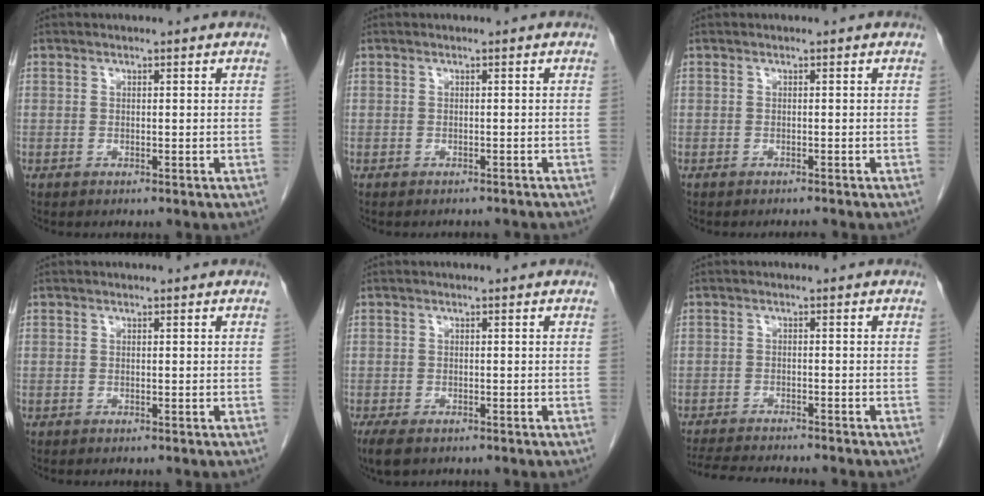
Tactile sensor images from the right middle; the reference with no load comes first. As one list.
[{"total": 5.1, "force": [-4.6, 1.5, 1.6], "torque": [-0.020, -0.005, -0.050]}, {"total": 0.7, "force": [-0.7, 0.0, 0.1], "torque": [-0.006, -0.003, -0.010]}, {"total": 0.0}, {"total": 4.1, "force": [-2.8, 1.8, 2.4], "torque": [-0.050, -0.011, -0.043]}, {"total": 10.0, "force": [-9.2, 0.7, 3.8], "torque": [-0.058, -0.012, -0.135]}]